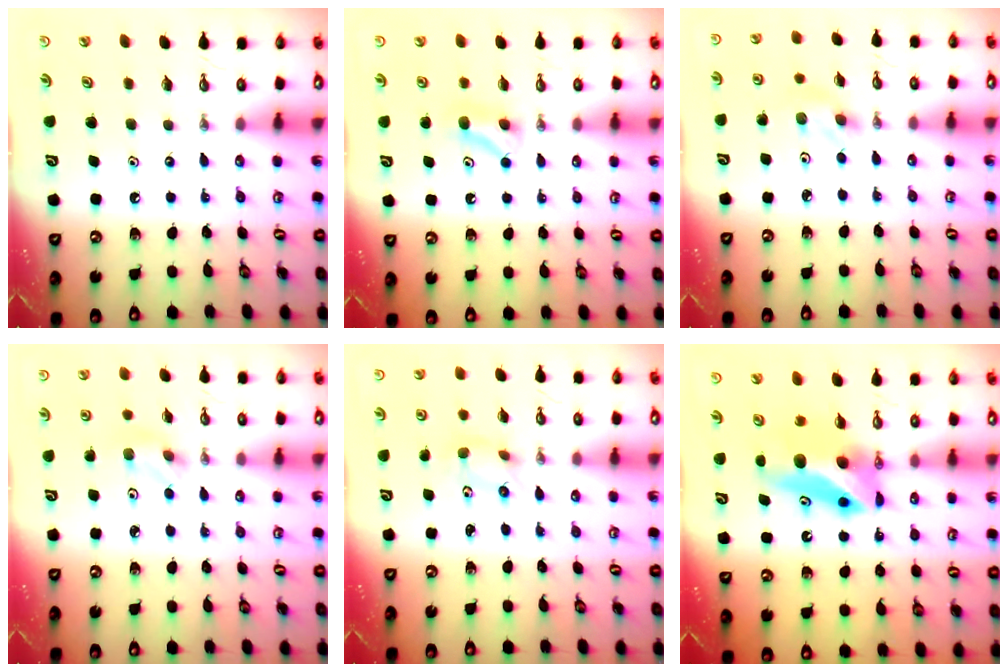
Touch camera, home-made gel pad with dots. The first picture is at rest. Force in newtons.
{"total": 4.6, "press": 4.4, "slide": 1.3}
{"total": 2.8, "press": 2.4, "slide": 1.4}
{"total": 3.5, "press": 3.5, "slide": 0.6}
{"total": 3.3, "press": 3.0, "slide": 1.4}
{"total": 10.7, "press": 7.0, "slide": 8.1}